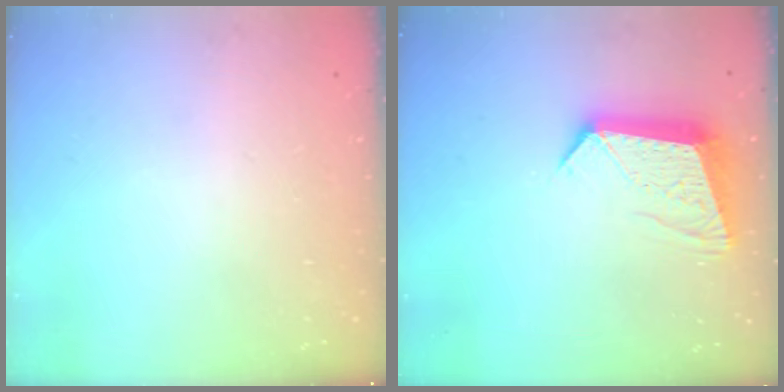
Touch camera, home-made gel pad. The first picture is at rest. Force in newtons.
{"total": 11.6, "press": 11.6, "slide": 1.1}